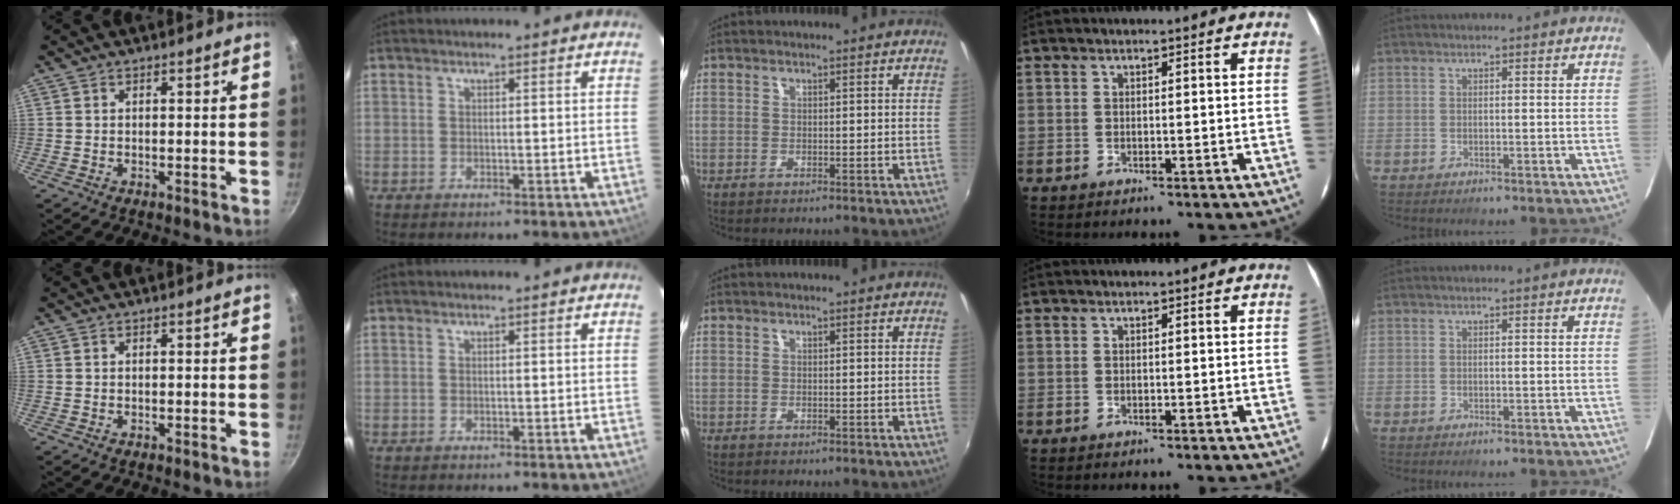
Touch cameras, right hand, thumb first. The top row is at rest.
{}